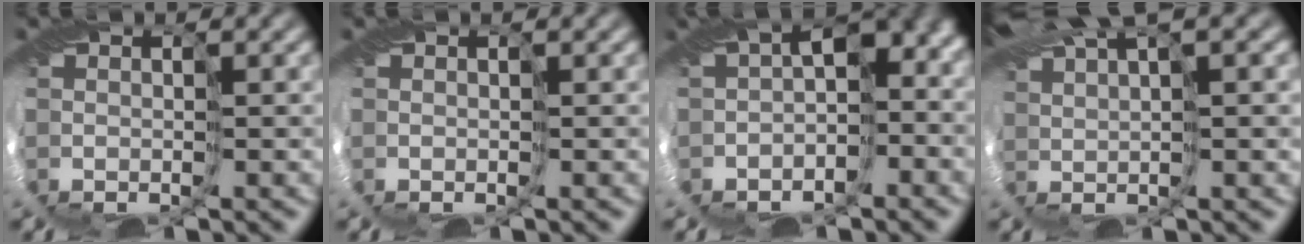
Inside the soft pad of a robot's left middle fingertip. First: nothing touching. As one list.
[{"total": 0.0}, {"total": 6.8, "force": [0.2, 4.4, 5.2], "torque": [-0.072, 0.007, 0.005]}, {"total": 8.6, "force": [5.2, 2.2, 6.4], "torque": [-0.133, 0.021, 0.095]}]